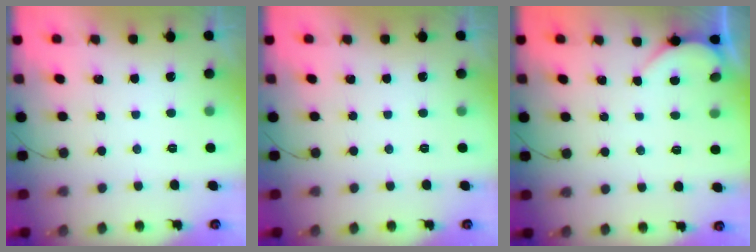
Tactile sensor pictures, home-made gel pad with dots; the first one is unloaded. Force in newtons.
{"total": 0.0}
{"total": 1.9, "press": 1.9, "slide": 0.1}